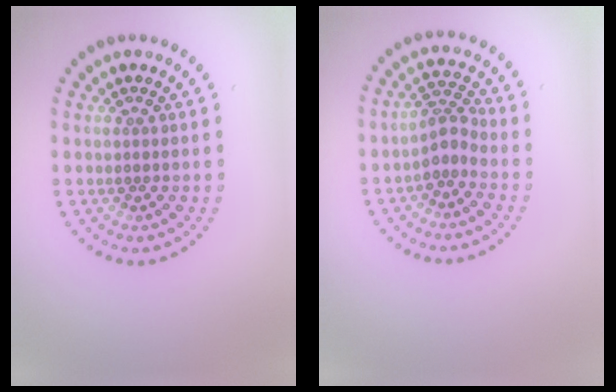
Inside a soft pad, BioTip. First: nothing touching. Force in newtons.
{"total": 2.3, "press": 1.6, "slide": 1.6}